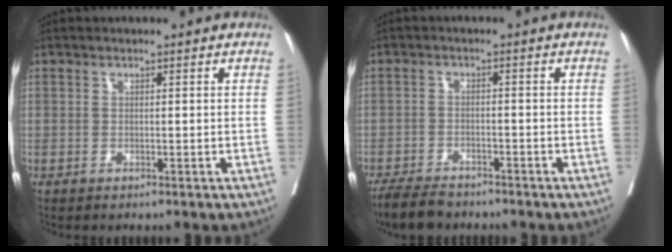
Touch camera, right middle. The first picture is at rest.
{"total": 5.9, "force": [-5.2, 1.8, 2.2], "torque": [-0.035, -0.012, -0.089]}